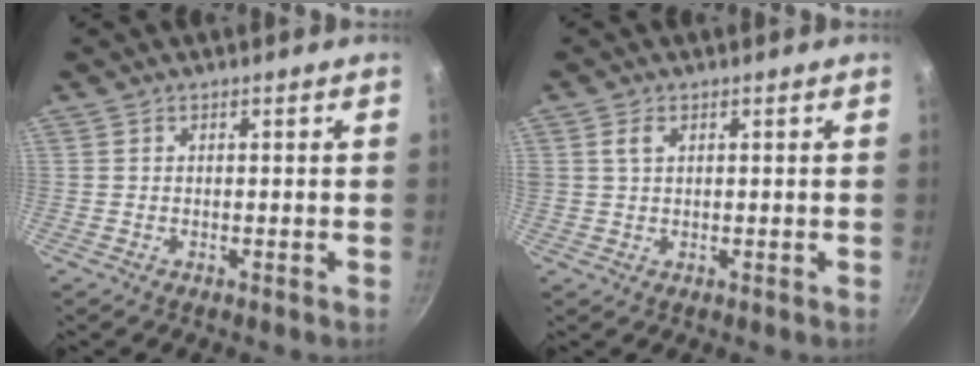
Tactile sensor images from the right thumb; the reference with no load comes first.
{"total": 2.3, "force": [0.8, 1.5, 1.5], "torque": [-0.021, 0.001, 0.016]}